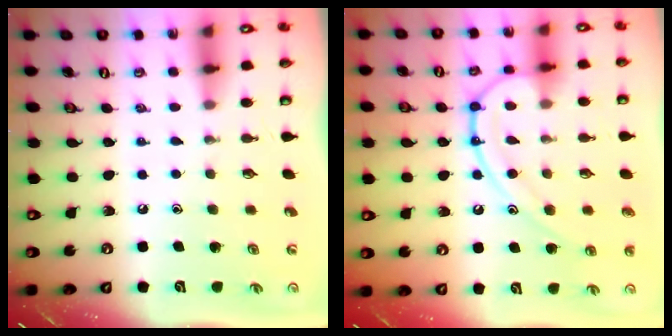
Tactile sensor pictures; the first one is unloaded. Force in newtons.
{"total": 15.3, "press": 15.2, "slide": 1.5}